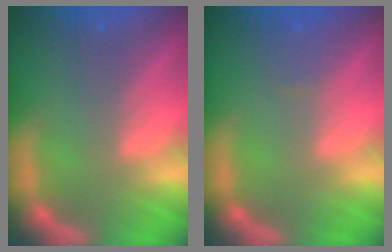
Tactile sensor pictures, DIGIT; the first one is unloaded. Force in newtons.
{"total": 1.4}